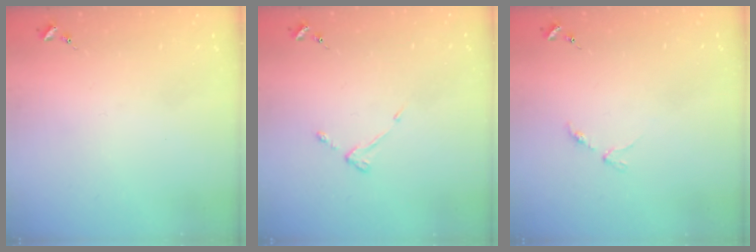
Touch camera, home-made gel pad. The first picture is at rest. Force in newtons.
{"total": 3.5, "press": 3.4, "slide": 0.5}
{"total": 2.8, "press": 2.8, "slide": 0.5}